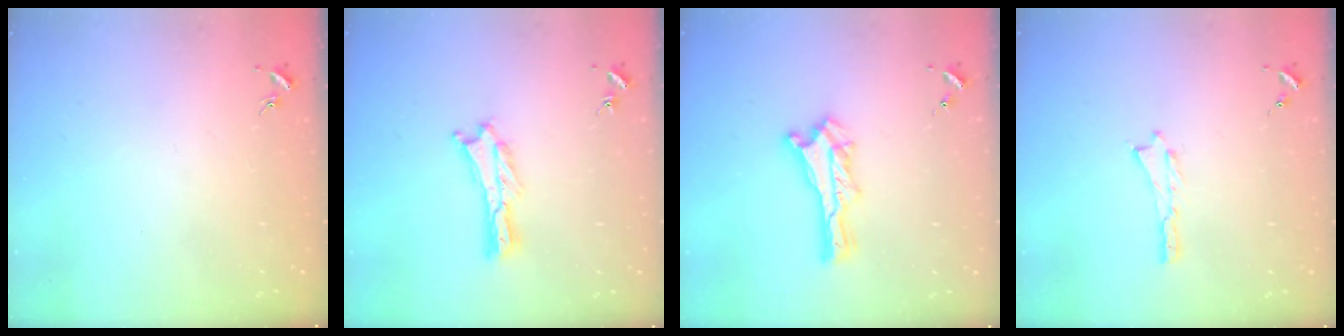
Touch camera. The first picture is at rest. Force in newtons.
{"total": 0.7, "press": 0.7, "slide": 0.2}
{"total": 0.6, "press": 0.5, "slide": 0.2}
{"total": 0.0}